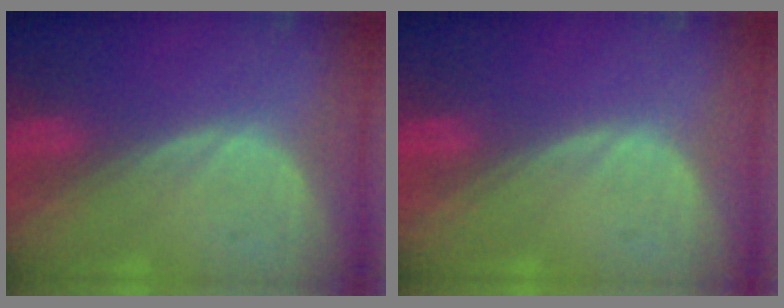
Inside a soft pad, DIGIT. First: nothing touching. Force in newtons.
{"total": 0.0}